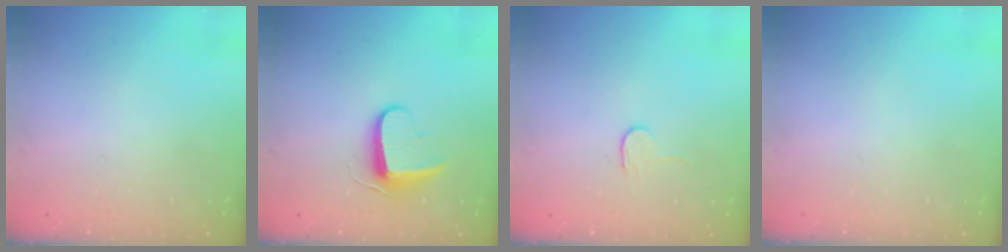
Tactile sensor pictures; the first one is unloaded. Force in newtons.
{"total": 8.7, "press": 8.6, "slide": 0.5}
{"total": 2.7, "press": 2.7, "slide": 0.2}
{"total": 0.0}